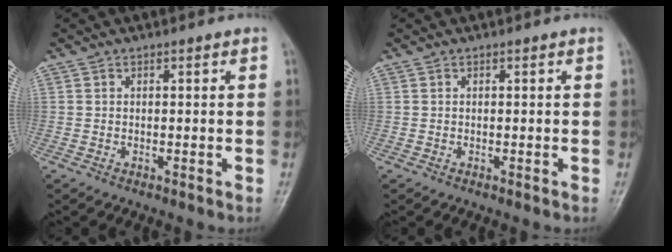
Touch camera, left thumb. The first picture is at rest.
{"total": 0.0}